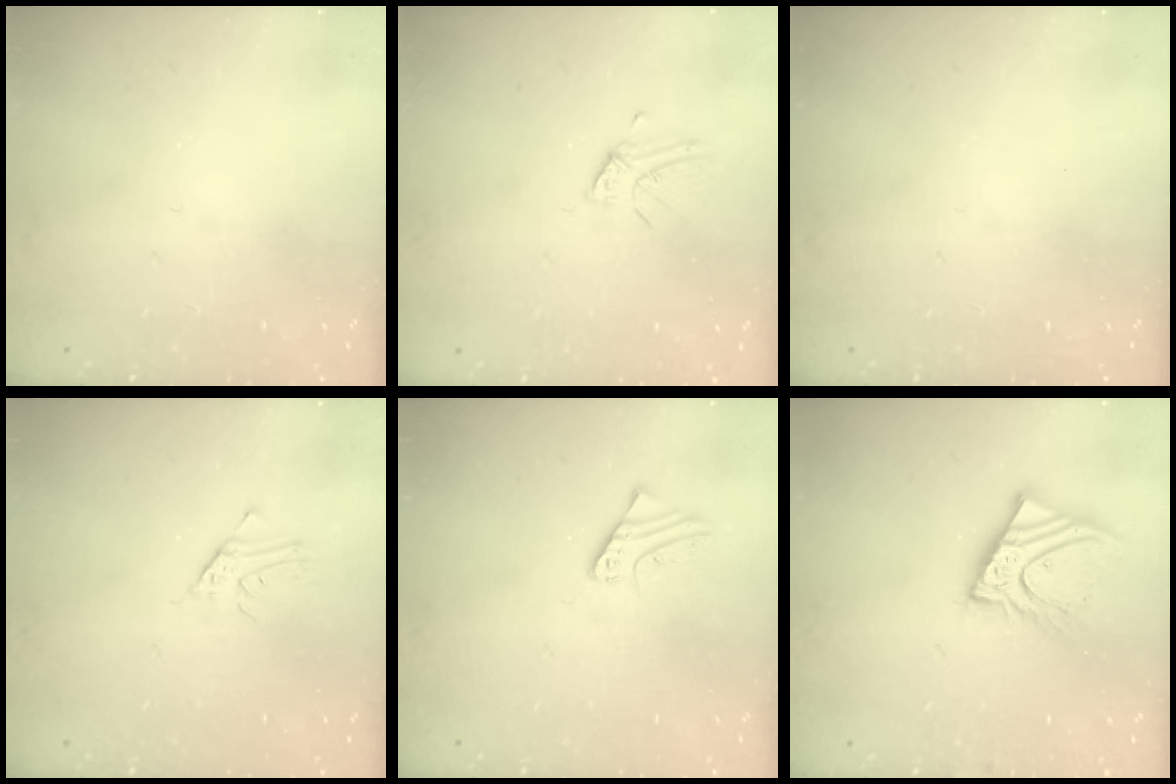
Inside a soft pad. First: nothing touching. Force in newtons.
{"total": 4.3, "press": 4.3, "slide": 0.4}
{"total": 0.0}
{"total": 2.9, "press": 2.9, "slide": 0.2}
{"total": 2.1, "press": 2.1, "slide": 0.1}
{"total": 12.3, "press": 12.0, "slide": 2.6}